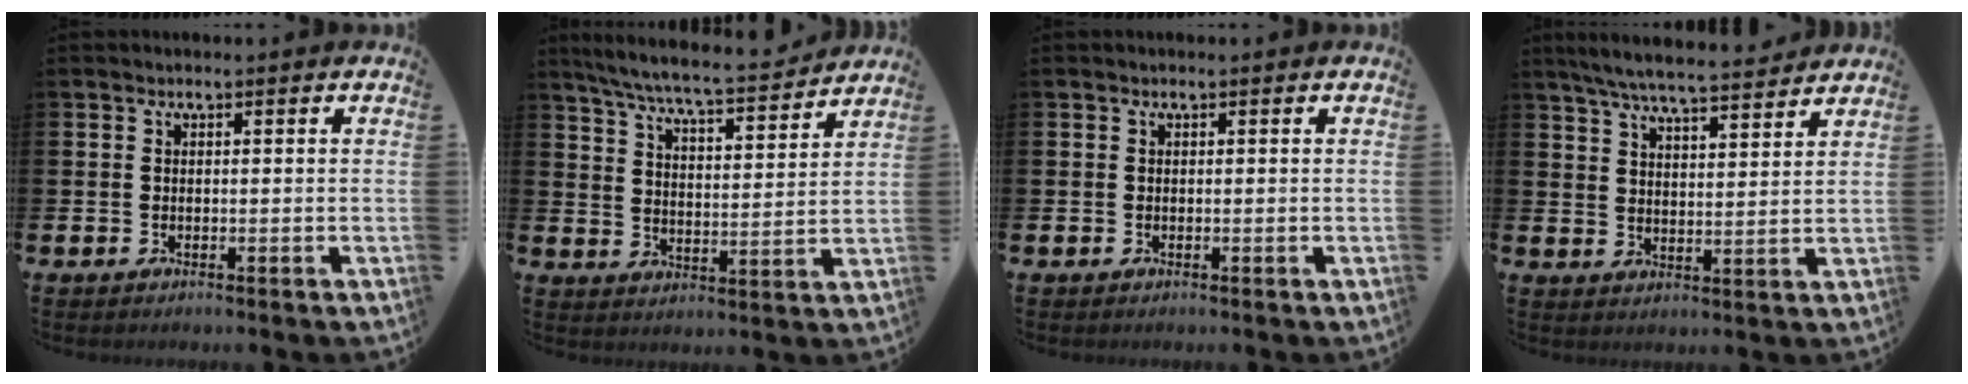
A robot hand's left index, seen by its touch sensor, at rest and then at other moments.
{"total": 7.2, "force": [6.7, 0.3, 2.5], "torque": [-0.076, -0.047, 0.115]}
{"total": 0.0}
{"total": 6.4, "force": [6.1, 0.4, 2.0], "torque": [-0.053, -0.037, 0.106]}